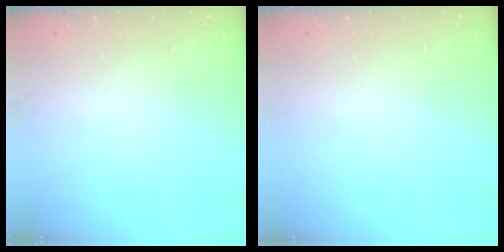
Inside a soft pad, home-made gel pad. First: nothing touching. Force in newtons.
{"total": 0.0}